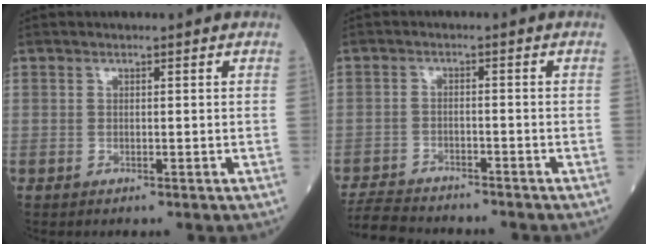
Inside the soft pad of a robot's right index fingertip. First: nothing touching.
{"total": 7.3, "force": [-7.1, 1.3, 1.5], "torque": [-0.023, -0.012, -0.116]}